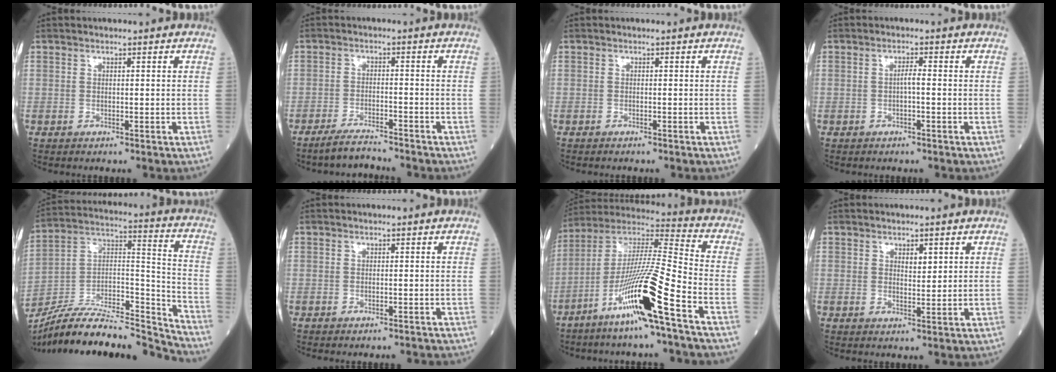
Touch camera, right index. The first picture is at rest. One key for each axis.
{"total": 4.6, "fx": -4.4, "fy": 0.0, "fz": 1.4, "tx": -0.026, "ty": -0.016, "tz": -0.078}
{"total": 0.9, "fx": -0.9, "fy": 0.1, "fz": 0.4, "tx": -0.006, "ty": -0.002, "tz": -0.012}
{"total": 1.4, "fx": -0.3, "fy": 0.1, "fz": 1.4, "tx": -0.023, "ty": 0.003, "tz": -0.007}
{"total": 23.6, "fx": -22.0, "fy": 1.8, "fz": 8.1, "tx": -0.131, "ty": 0.028, "tz": -0.365}
{"total": 2.8, "fx": -2.6, "fy": 0.6, "fz": 0.6, "tx": -0.006, "ty": -0.006, "tz": -0.034}
{"total": 16.8, "fx": -8.4, "fy": -0.8, "fz": 14.6, "tx": -0.288, "ty": -0.022, "tz": -0.160}
{"total": 1.9, "fx": 1.0, "fy": 0.7, "fz": 1.4, "tx": -0.022, "ty": -0.002, "tz": 0.017}